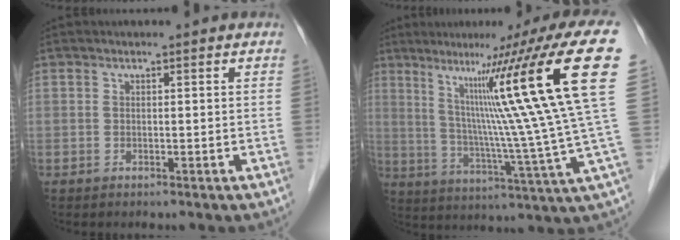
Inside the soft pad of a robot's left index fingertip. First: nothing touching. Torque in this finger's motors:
{"motor_torque": [2.14, 0.00, 1.05, 0.21]}